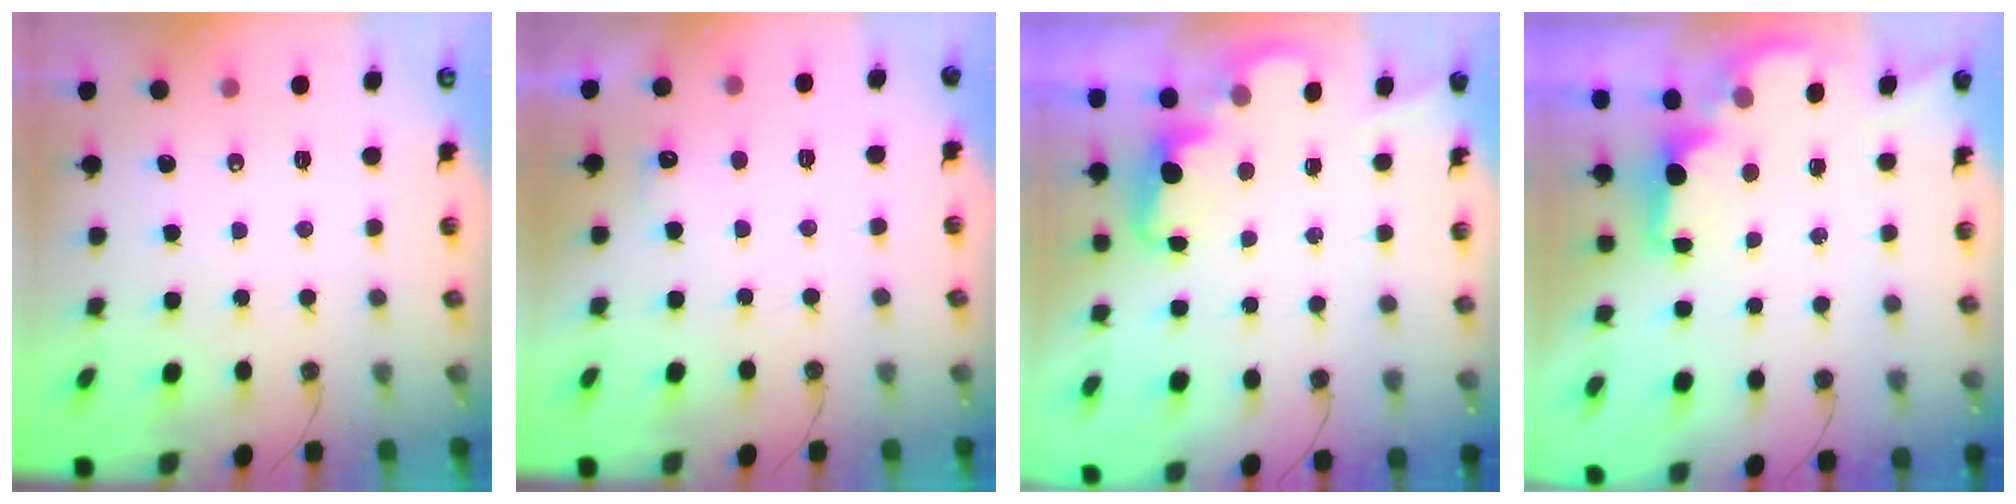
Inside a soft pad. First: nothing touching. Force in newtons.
{"total": 7.1, "press": 7.0, "slide": 1.3}
{"total": 2.4, "press": 2.3, "slide": 0.5}
{"total": 1.9, "press": 1.7, "slide": 0.8}